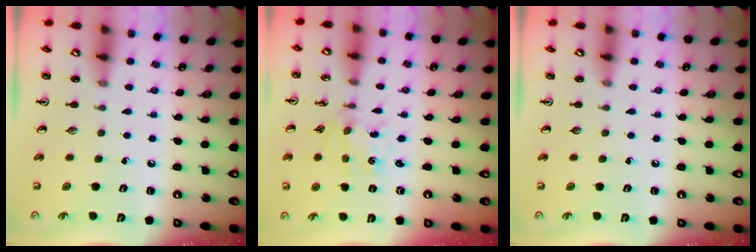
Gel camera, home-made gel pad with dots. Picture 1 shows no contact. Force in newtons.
{"total": 1.1, "press": 1.0, "slide": 0.4}
{"total": 0.0}